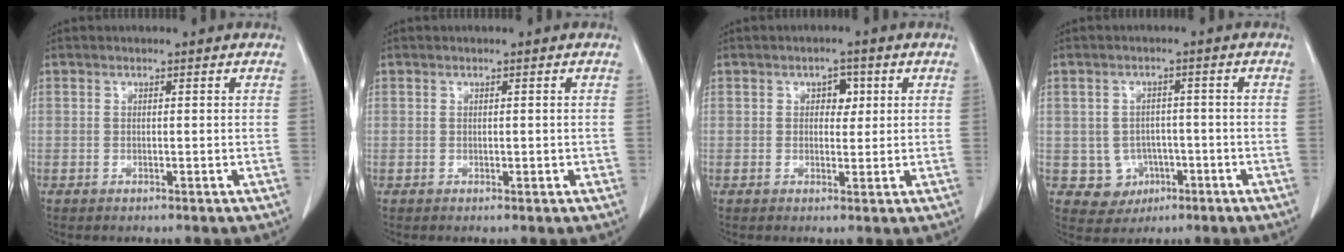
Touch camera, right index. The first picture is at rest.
{"total": 0.7, "force": [-0.1, 0.5, 0.5], "torque": [-0.006, 0.001, 0.002]}
{"total": 2.7, "force": [0.8, 1.8, 1.8], "torque": [-0.020, 0.007, 0.010]}
{"total": 5.0, "force": [-1.4, 4.8, 0.8], "torque": [-0.012, 0.007, -0.009]}